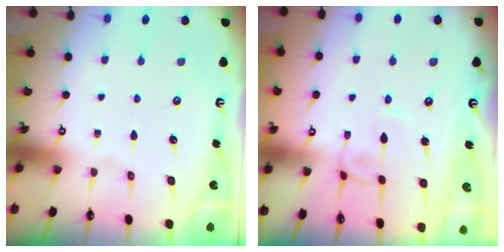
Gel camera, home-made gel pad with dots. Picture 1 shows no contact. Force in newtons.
{"total": 3.5, "press": 3.5, "slide": 0.1}